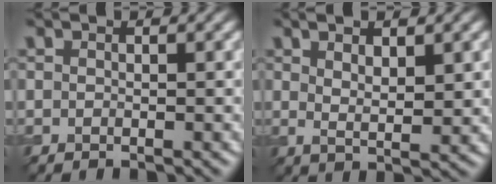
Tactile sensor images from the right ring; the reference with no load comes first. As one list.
[{"total": 3.9, "force": [1.9, 1.1, 3.3], "torque": [-0.060, -0.008, 0.035]}]